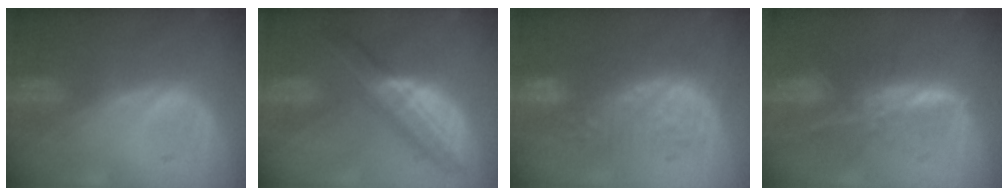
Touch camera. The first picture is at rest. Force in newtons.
{"total": 7.6, "press": 7.6, "slide": 0.3}
{"total": 8.8, "press": 8.7, "slide": 1.4}
{"total": 7.9, "press": 6.6, "slide": 4.2}